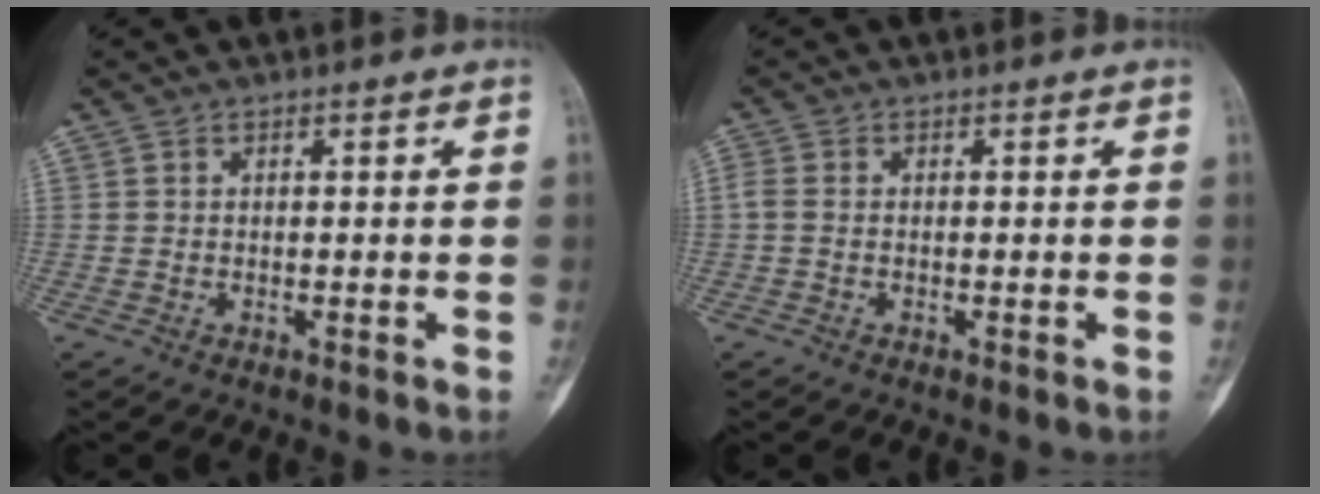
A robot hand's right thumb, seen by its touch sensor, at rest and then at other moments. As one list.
[{"total": 1.7, "force": [-0.1, 1.1, 1.3], "torque": [-0.032, -0.001, -0.008]}]